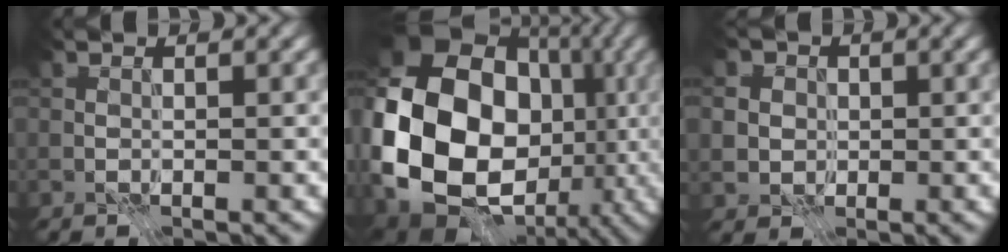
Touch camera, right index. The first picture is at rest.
{"total": 19.2, "force": [-2.3, 14.8, 12.0], "torque": [-0.257, 0.000, -0.042]}
{"total": 5.0, "force": [1.5, 4.4, 1.9], "torque": [-0.031, 0.023, 0.011]}